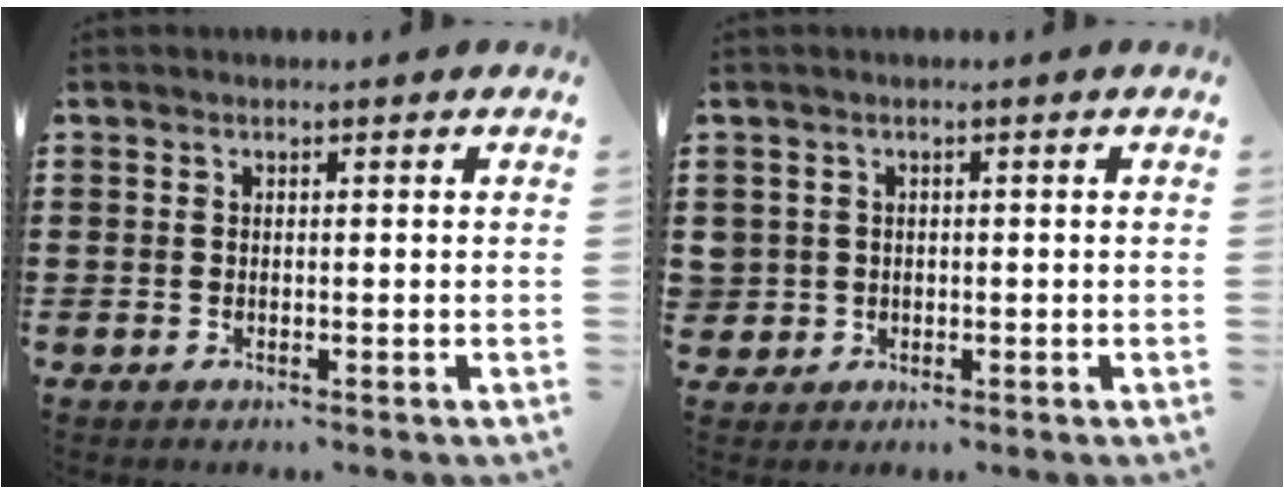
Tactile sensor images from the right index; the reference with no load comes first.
{"total": 1.6, "force": [-0.1, 1.6, -0.1], "torque": [-0.006, 0.007, -0.006]}